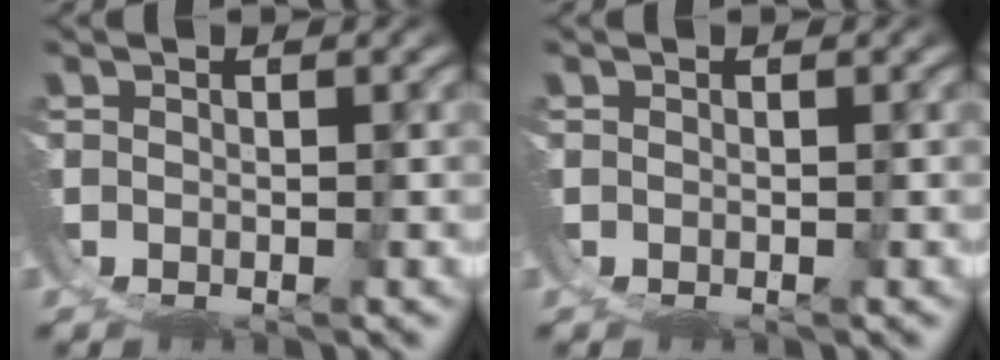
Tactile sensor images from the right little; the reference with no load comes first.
{"total": 0.0}